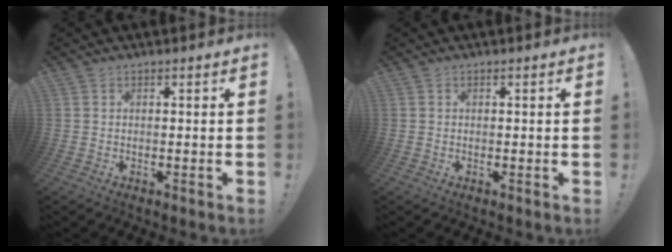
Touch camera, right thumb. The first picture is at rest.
{"total": 0.0}